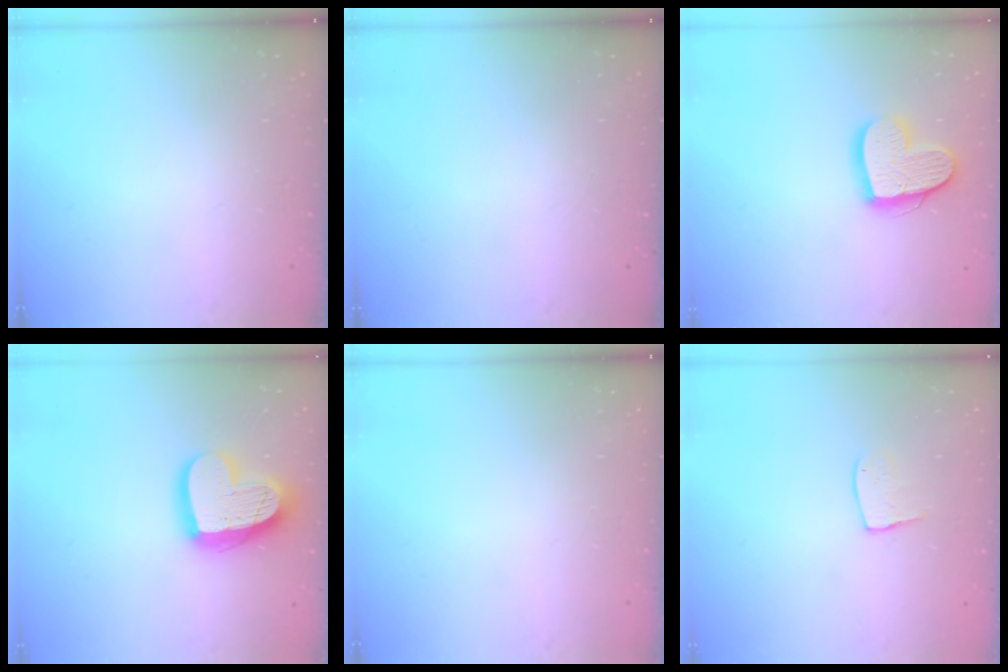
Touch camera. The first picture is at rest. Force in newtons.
{"total": 0.0}
{"total": 15.0, "press": 14.9, "slide": 1.1}
{"total": 17.8, "press": 17.7, "slide": 1.7}
{"total": 0.0}
{"total": 7.5, "press": 7.5, "slide": 0.4}